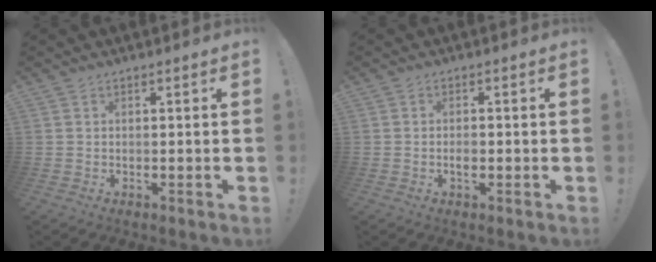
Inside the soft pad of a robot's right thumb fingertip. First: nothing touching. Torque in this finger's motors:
{"motor_torque": [-0.05, -0.03, 0.00, 0.00, 0.00]}